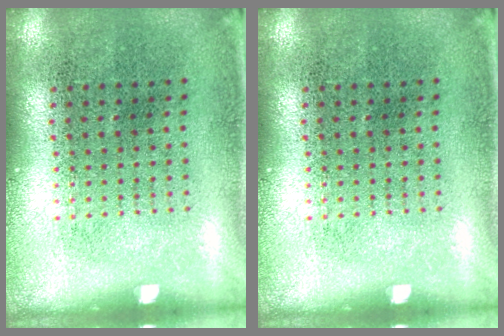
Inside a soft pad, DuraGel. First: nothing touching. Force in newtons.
{"total": 0.0}